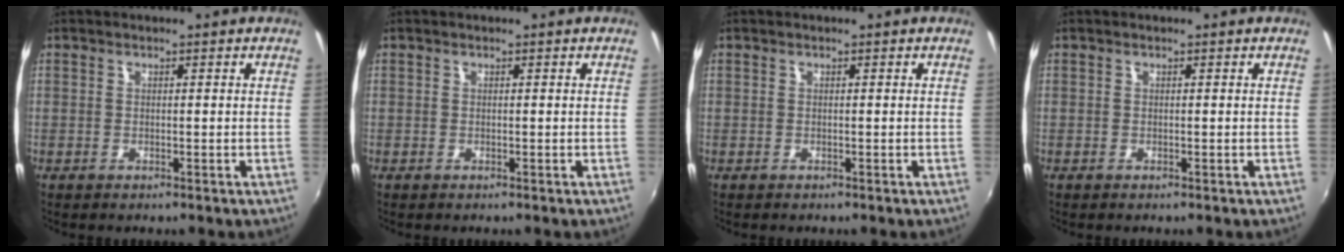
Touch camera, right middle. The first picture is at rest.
{"total": 0.0}
{"total": 0.0}
{"total": 0.0}